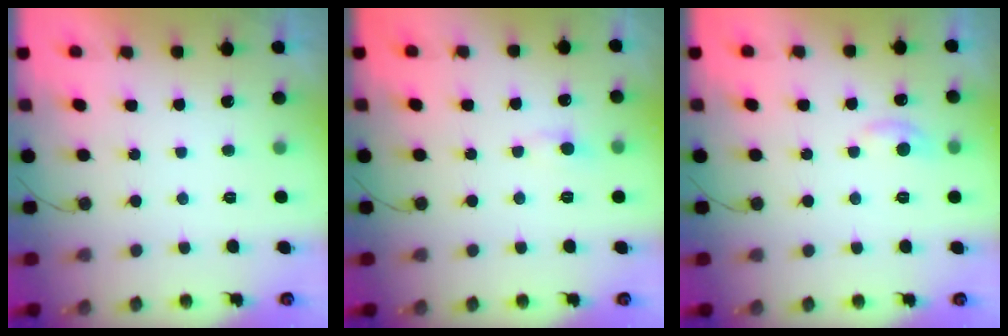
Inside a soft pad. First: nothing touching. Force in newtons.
{"total": 3.5, "press": 3.5, "slide": 0.4}
{"total": 5.2, "press": 5.1, "slide": 0.7}